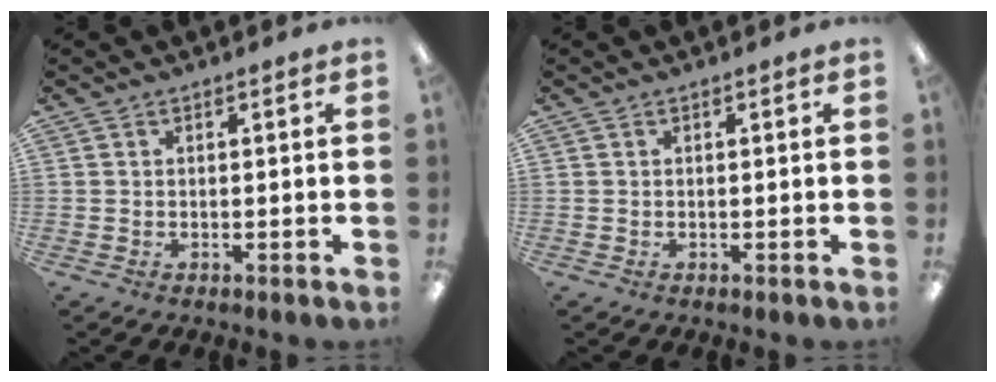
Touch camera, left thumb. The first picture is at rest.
{"total": 0.0}